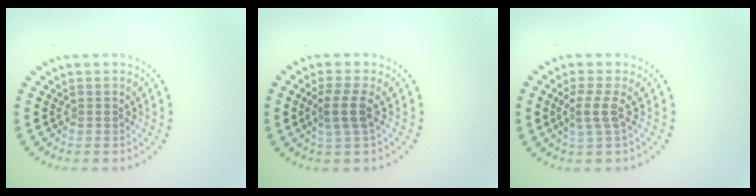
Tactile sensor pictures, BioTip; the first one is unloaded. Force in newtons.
{"total": 2.2, "press": 1.8, "slide": 1.4}
{"total": 2.1, "press": 1.6, "slide": 1.4}